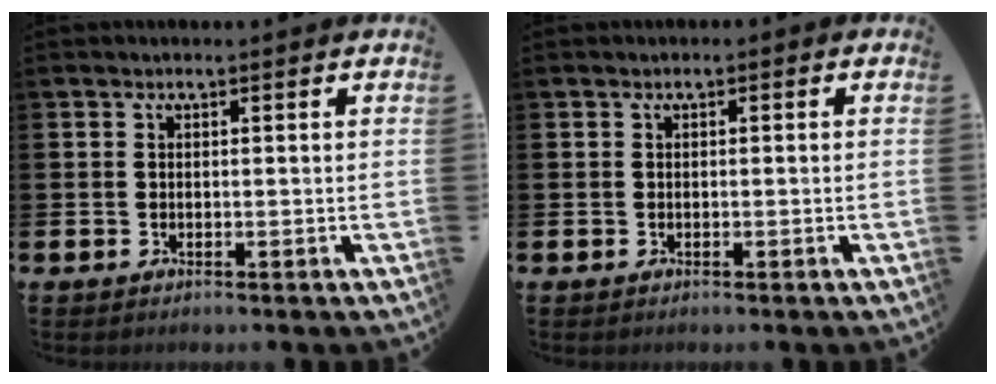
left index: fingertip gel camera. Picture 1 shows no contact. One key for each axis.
{"total": 0.7, "fx": -0.7, "fy": 0.1, "fz": -0.2, "tx": 0.004, "ty": 0.001, "tz": -0.015}